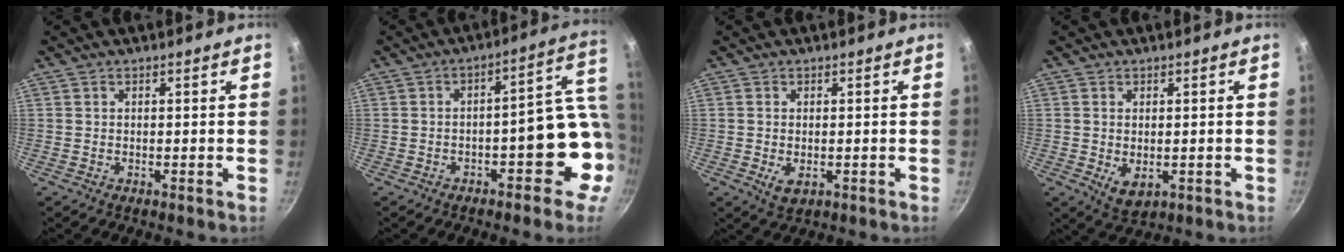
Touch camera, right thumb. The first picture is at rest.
{"total": 11.3, "force": [-2.0, 5.7, 9.5], "torque": [-0.053, 0.049, -0.019]}
{"total": 3.2, "force": [-0.7, 1.8, 2.5], "torque": [-0.044, -0.011, -0.007]}
{"total": 4.4, "force": [-0.6, 2.7, 3.4], "torque": [-0.055, -0.016, -0.001]}